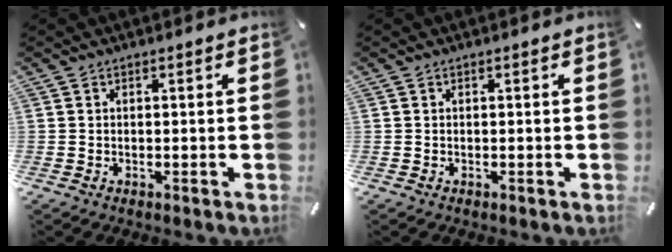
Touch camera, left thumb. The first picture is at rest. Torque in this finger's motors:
{"motor_torque": [-0.21, 0.23, 0.00, 0.00, 0.00]}